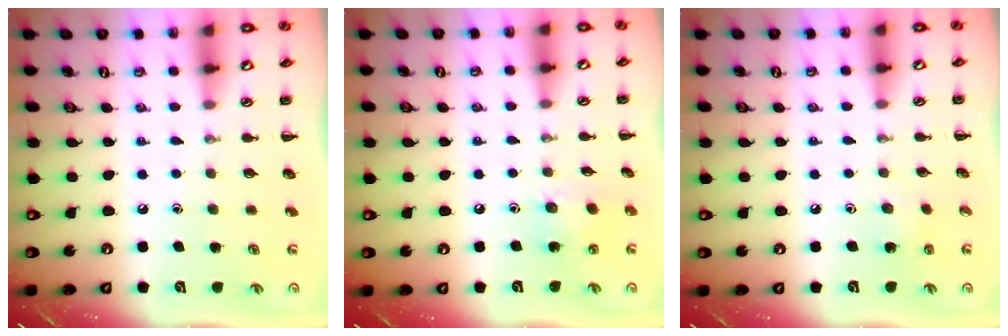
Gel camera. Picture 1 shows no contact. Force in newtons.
{"total": 4.9, "press": 4.9, "slide": 0.8}
{"total": 3.7, "press": 3.5, "slide": 1.3}